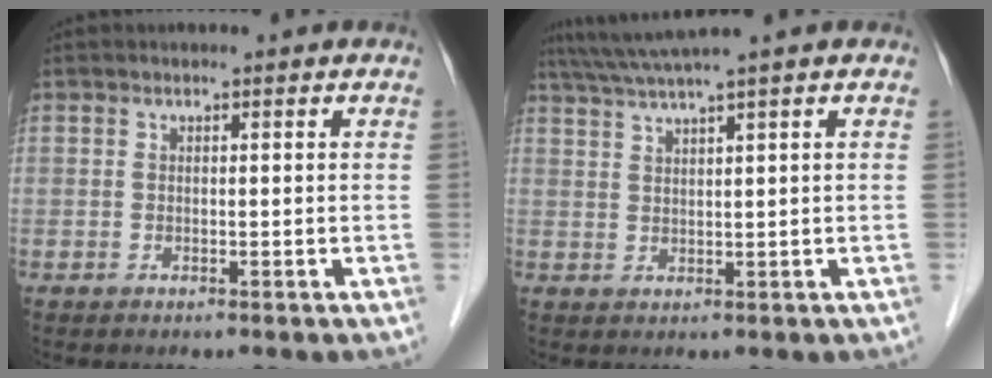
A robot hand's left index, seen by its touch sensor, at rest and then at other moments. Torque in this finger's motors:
{"motor_torque": [0.64, -0.71, 0.10, 0.03]}